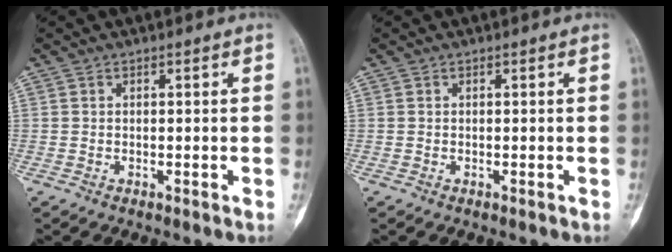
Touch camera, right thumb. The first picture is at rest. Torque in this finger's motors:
{"motor_torque": [0.02, 0.01, 0.01, -0.01, 0.01]}